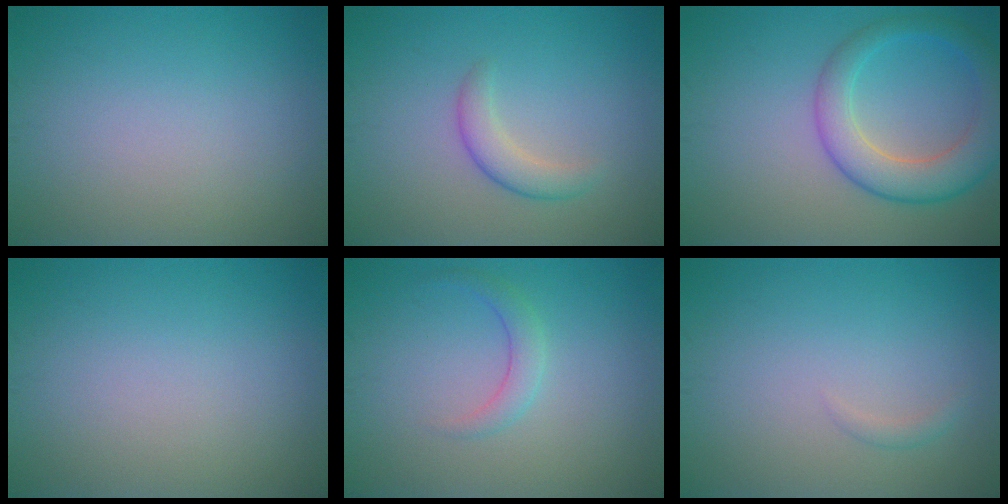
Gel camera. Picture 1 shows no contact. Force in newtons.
{"total": 2.3, "press": 2.3, "slide": 0.1}
{"total": 5.8, "press": 5.8, "slide": 0.3}
{"total": 0.0}
{"total": 1.7, "press": 1.7, "slide": 0.1}
{"total": 0.7, "press": 0.7, "slide": 0.1}